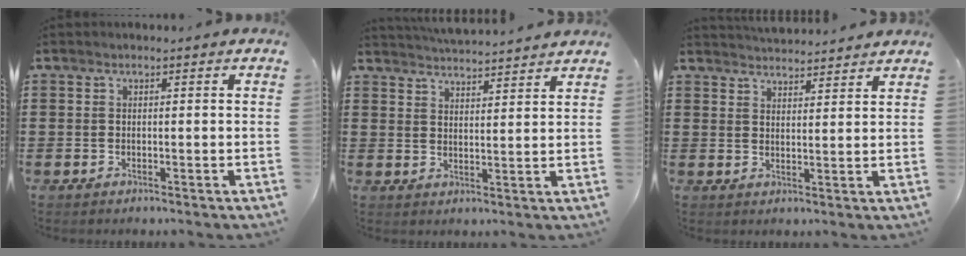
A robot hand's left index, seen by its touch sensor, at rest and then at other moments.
{"total": 3.9, "force": [3.9, -0.3, 0.2], "torque": [-0.017, -0.021, 0.069]}
{"total": 3.2, "force": [3.2, 0.0, -0.1], "torque": [-0.007, -0.014, 0.058]}